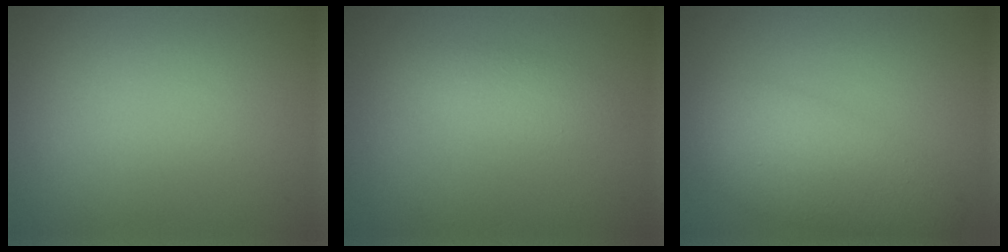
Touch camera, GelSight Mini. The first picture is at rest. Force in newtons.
{"total": 2.0, "press": 2.0, "slide": 0.1}
{"total": 5.5, "press": 5.5, "slide": 0.1}